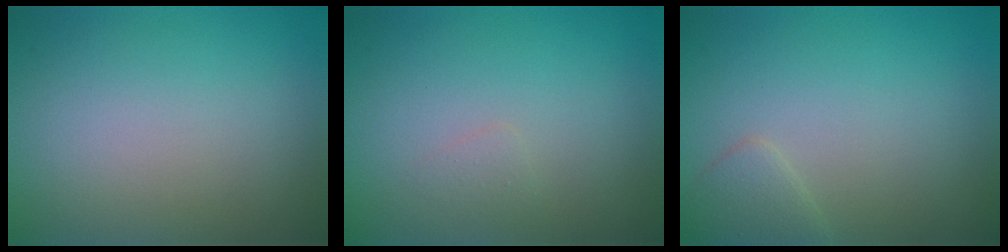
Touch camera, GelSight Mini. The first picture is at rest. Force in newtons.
{"total": 0.7, "press": 0.7, "slide": 0.0}
{"total": 1.6, "press": 1.6, "slide": 0.0}